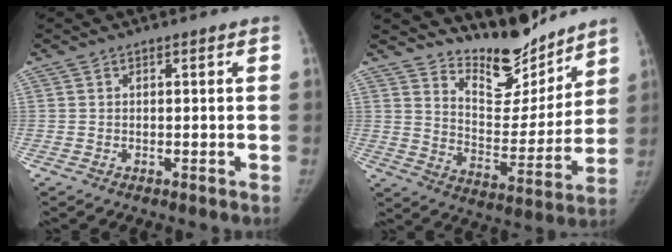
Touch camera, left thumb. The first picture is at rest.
{"total": 14.5, "force": [13.0, 4.9, 4.2], "torque": [-0.013, -0.113, 0.216]}